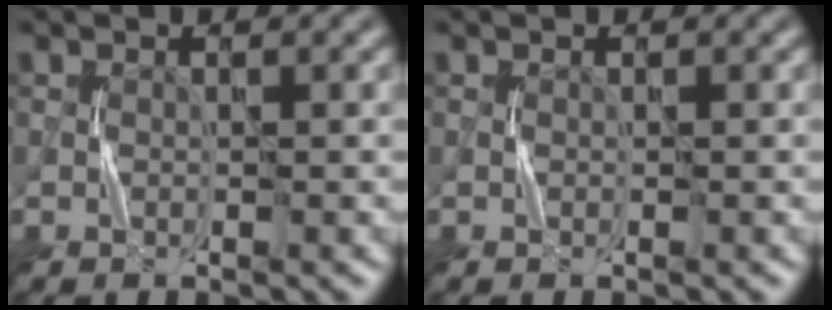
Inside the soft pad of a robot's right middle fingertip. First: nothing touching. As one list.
[{"total": 0.0}]